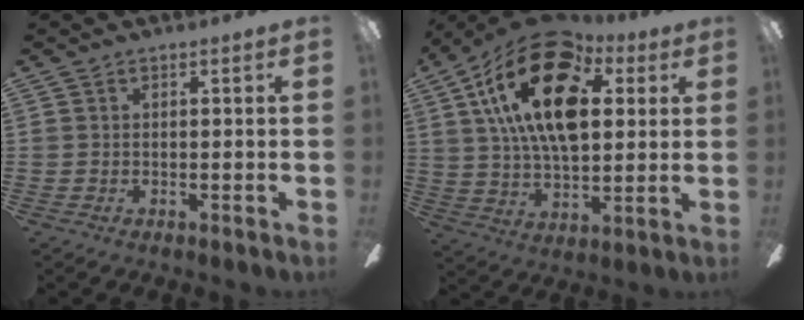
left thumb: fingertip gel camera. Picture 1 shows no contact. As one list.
[{"total": 24.0, "force": [9.3, 12.8, 18.1], "torque": [-0.341, -0.021, 0.155]}]